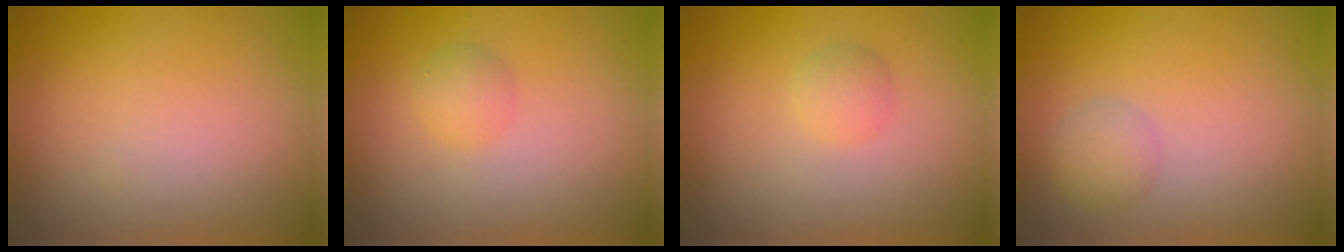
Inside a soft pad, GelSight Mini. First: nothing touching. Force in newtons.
{"total": 1.4, "press": 1.4, "slide": 0.1}
{"total": 1.3, "press": 1.3, "slide": 0.0}
{"total": 1.9, "press": 1.8, "slide": 0.1}